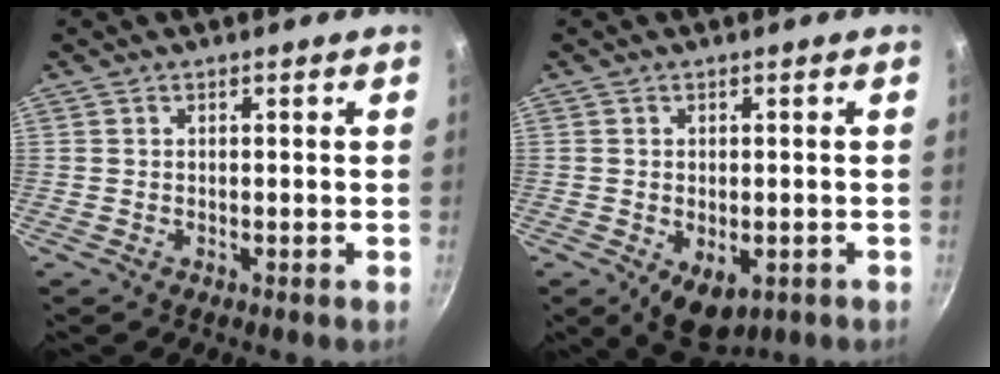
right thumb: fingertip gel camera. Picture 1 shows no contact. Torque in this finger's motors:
{"motor_torque": [0.93, 0.85, 0.17, 0.03, 0.03]}